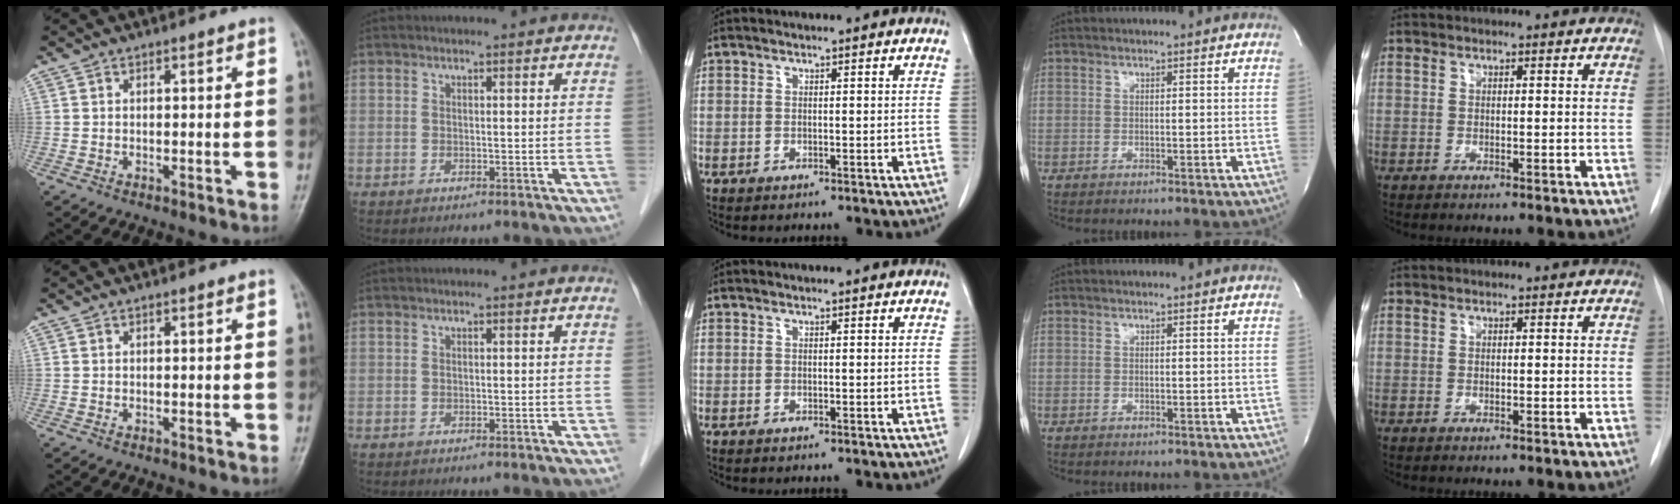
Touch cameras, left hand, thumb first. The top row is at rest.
{}